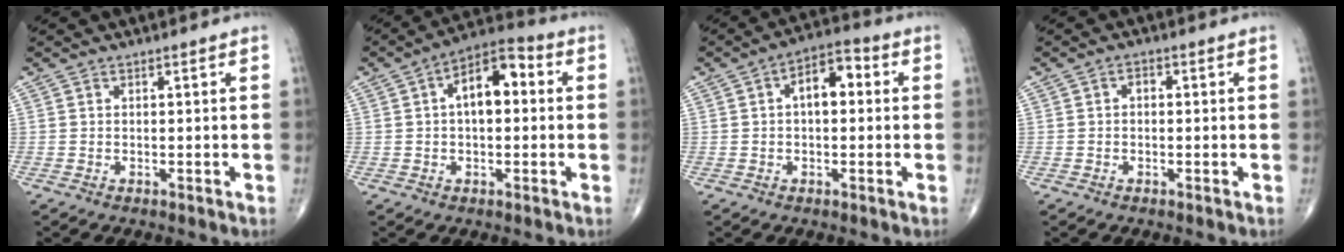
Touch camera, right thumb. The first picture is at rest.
{"total": 10.2, "force": [1.6, 5.3, 8.6], "torque": [-0.126, 0.030, 0.014]}
{"total": 7.5, "force": [1.1, 4.0, 6.2], "torque": [-0.083, 0.024, 0.009]}
{"total": 1.4, "force": [0.0, 0.9, 1.1], "torque": [-0.015, 0.007, -0.003]}